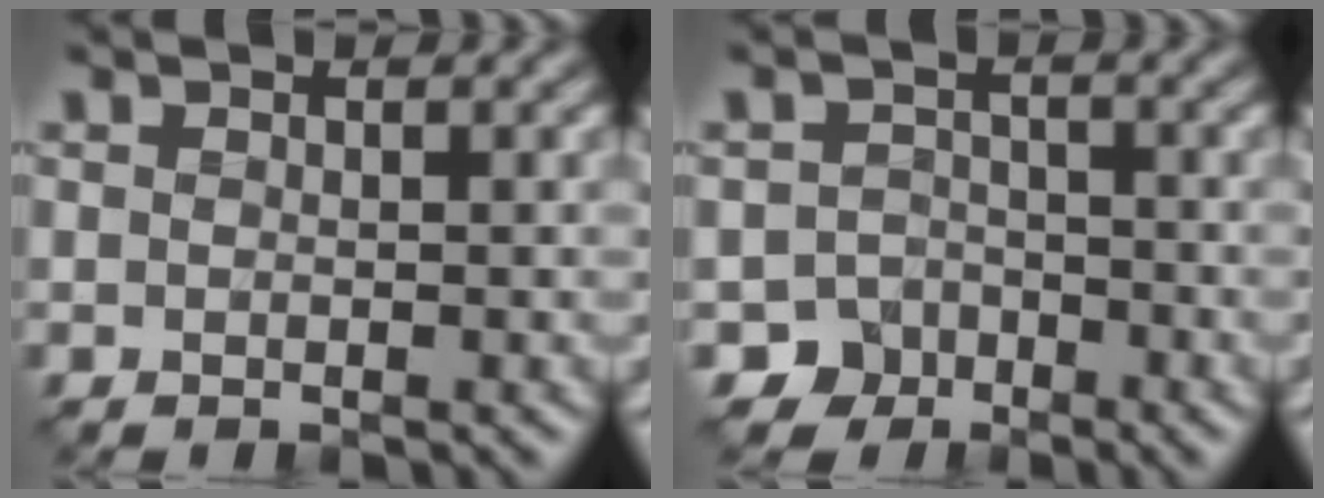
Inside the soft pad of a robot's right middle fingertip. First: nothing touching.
{"total": 3.4, "force": [-2.5, 2.3, -0.1], "torque": [0.020, 0.002, -0.040]}